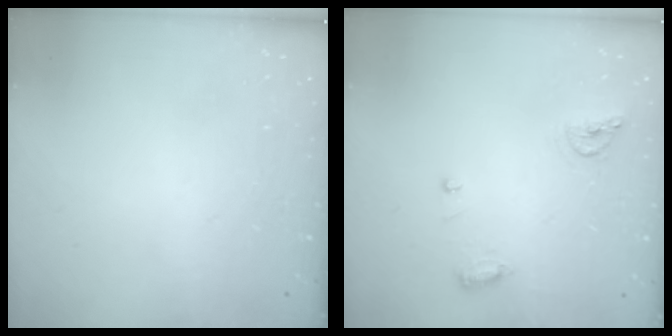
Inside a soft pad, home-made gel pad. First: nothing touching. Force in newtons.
{"total": 7.9, "press": 7.9, "slide": 0.8}